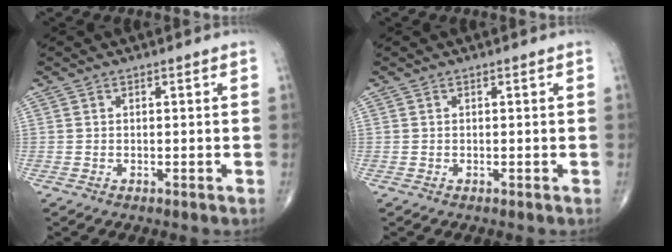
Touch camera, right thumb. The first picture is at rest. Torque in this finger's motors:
{"motor_torque": [0.04, 0.04, 0.00, 0.00, 0.01]}